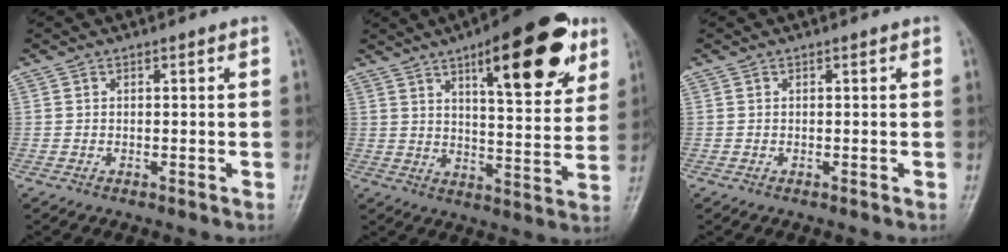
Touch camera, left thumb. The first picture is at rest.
{"total": 19.4, "force": [10.1, 6.3, 15.3], "torque": [-0.179, -0.036, 0.142]}
{"total": 0.0}